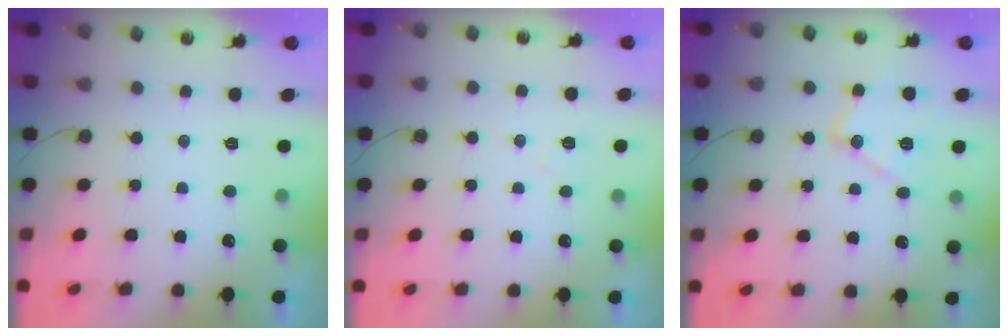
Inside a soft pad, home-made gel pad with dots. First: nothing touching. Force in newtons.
{"total": 6.6, "press": 6.5, "slide": 0.8}
{"total": 13.0, "press": 13.0, "slide": 1.0}